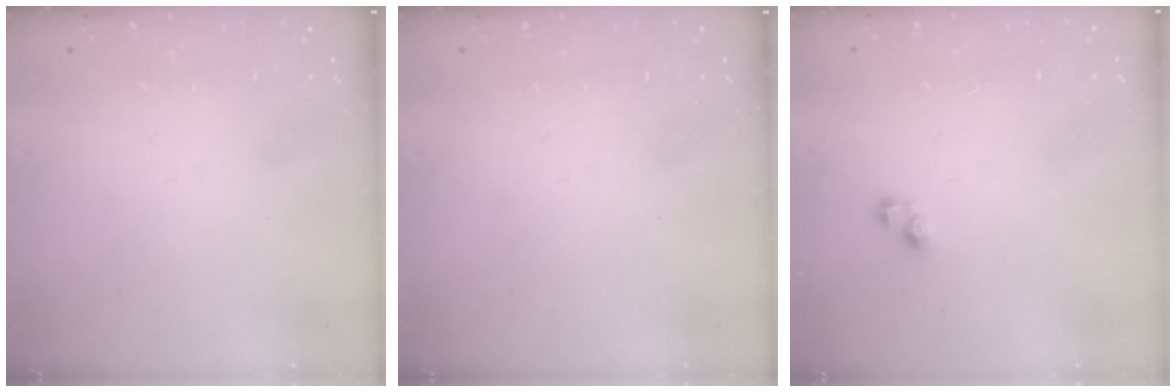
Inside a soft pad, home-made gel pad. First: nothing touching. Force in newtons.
{"total": 0.0}
{"total": 3.4, "press": 3.4, "slide": 0.0}